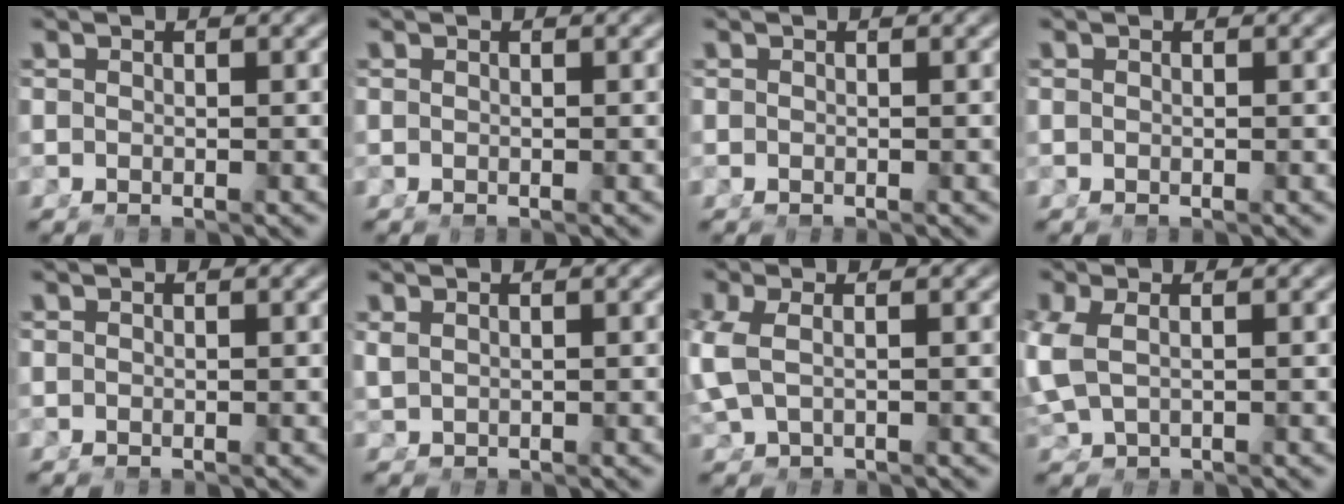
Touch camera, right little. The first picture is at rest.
{"total": 0.0}
{"total": 0.0}
{"total": 0.0}
{"total": 0.0}
{"total": 0.8, "force": [0.6, -0.1, 0.5], "torque": [-0.008, 0.000, 0.023]}
{"total": 2.6, "force": [0.2, 1.2, 2.3], "torque": [-0.064, -0.007, 0.016]}
{"total": 2.8, "force": [0.4, 1.6, 2.3], "torque": [-0.065, -0.005, 0.021]}